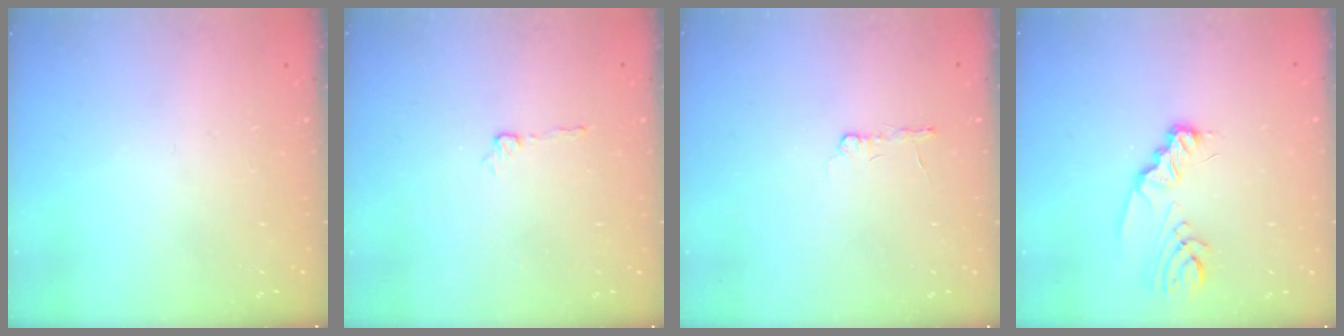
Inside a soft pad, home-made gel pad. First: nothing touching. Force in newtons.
{"total": 4.2, "press": 4.1, "slide": 0.4}
{"total": 2.7, "press": 2.7, "slide": 0.4}
{"total": 5.6, "press": 5.6, "slide": 0.5}